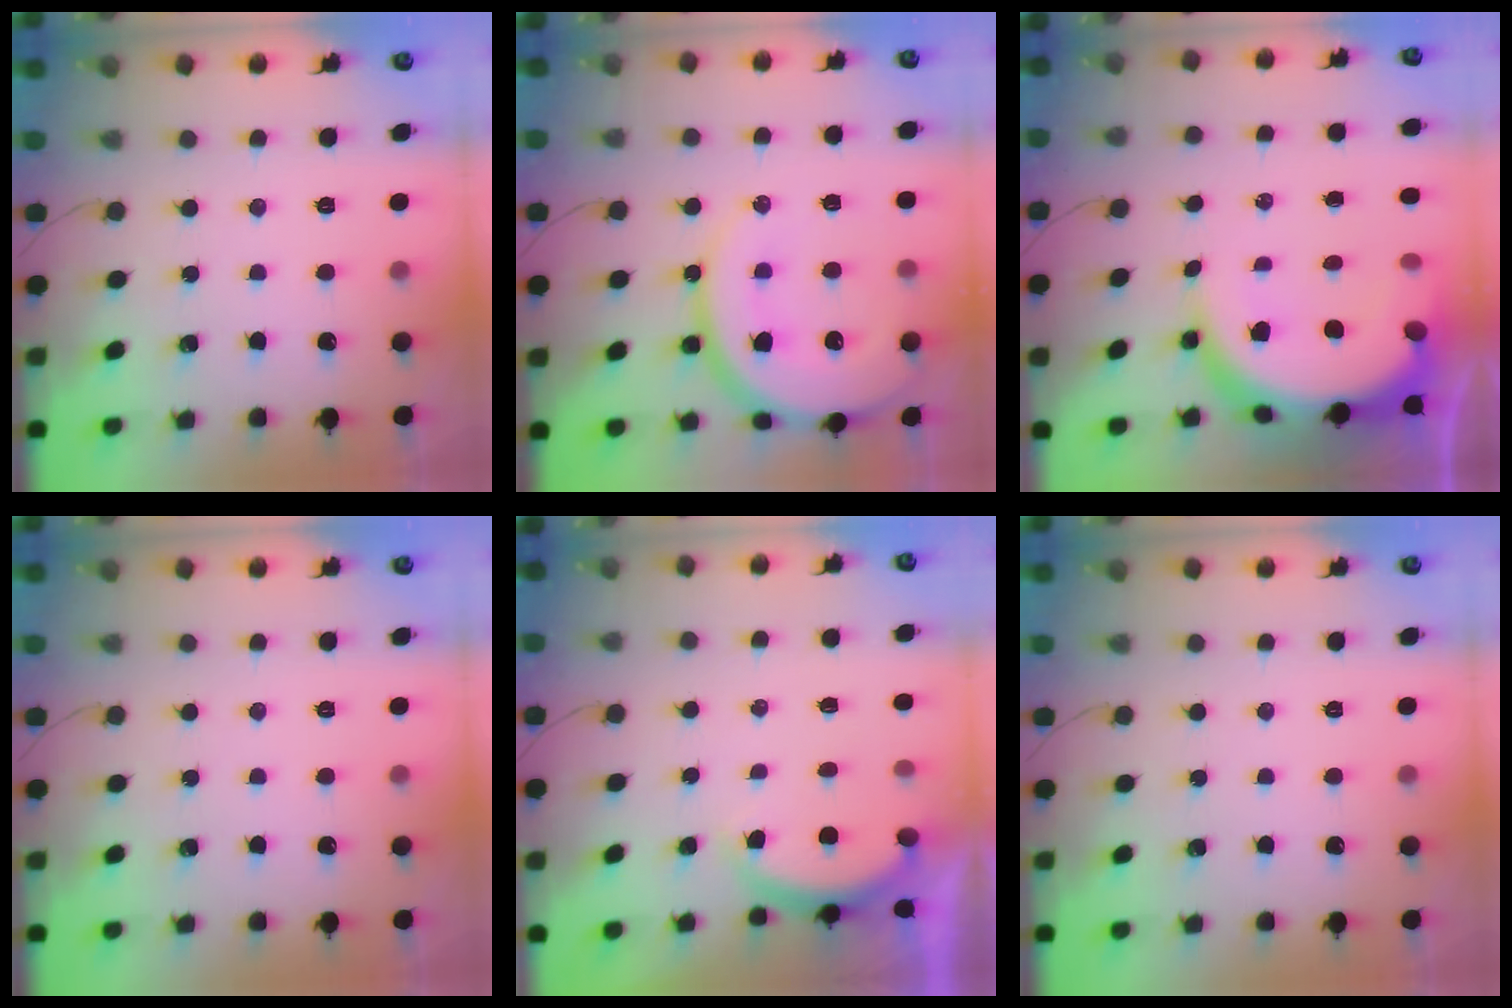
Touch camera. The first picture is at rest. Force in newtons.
{"total": 17.1, "press": 17.1, "slide": 1.4}
{"total": 14.9, "press": 14.8, "slide": 1.6}
{"total": 0.0}
{"total": 3.0, "press": 2.9, "slide": 0.6}
{"total": 0.0}